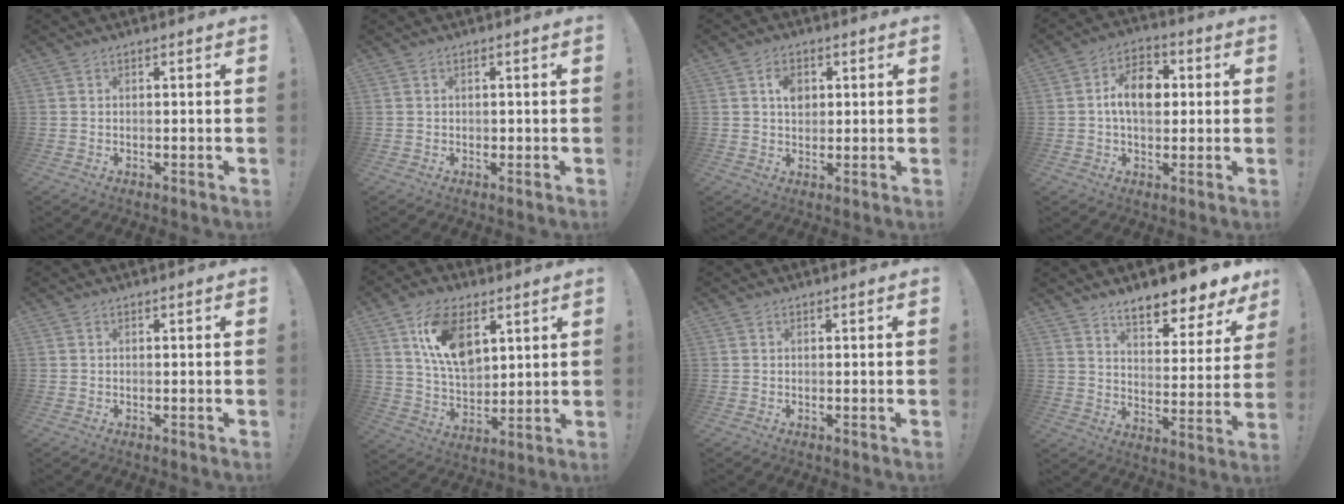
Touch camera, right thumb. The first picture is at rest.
{"total": 0.7, "force": [-0.1, 0.7, 0.1], "torque": [-0.002, 0.002, -0.002]}
{"total": 5.2, "force": [1.5, 3.9, 3.1], "torque": [-0.037, -0.001, 0.022]}
{"total": 11.1, "force": [1.1, 7.3, 8.3], "torque": [-0.124, 0.007, 0.019]}
{"total": 0.0}
{"total": 15.5, "force": [7.2, 9.3, 10.2], "torque": [-0.171, -0.022, 0.132]}
{"total": 0.0}
{"total": 10.3, "force": [8.4, 2.8, 5.1], "torque": [-0.071, -0.073, 0.144]}